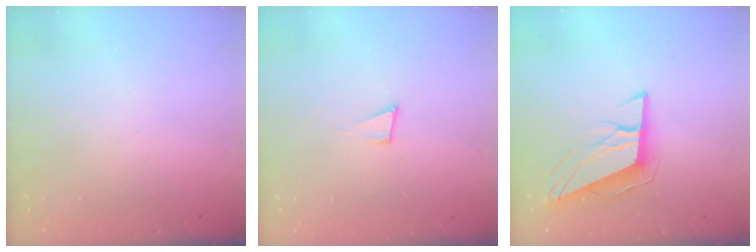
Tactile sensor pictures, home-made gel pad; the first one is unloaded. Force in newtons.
{"total": 4.0, "press": 2.5, "slide": 3.1}
{"total": 10.7, "press": 10.2, "slide": 3.3}